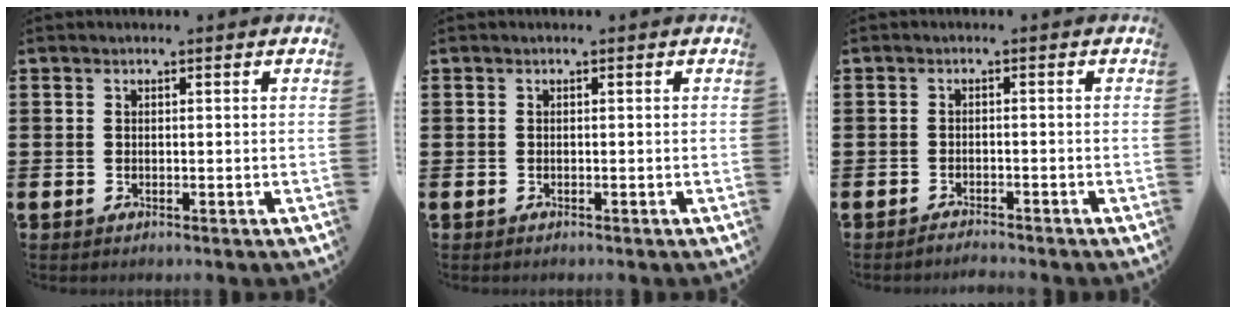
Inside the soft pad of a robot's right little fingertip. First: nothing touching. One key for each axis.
{"total": 0.0}
{"total": 1.4, "fx": -1.4, "fy": -0.1, "fz": 0.0, "tx": -0.004, "ty": 0.002, "tz": -0.029}